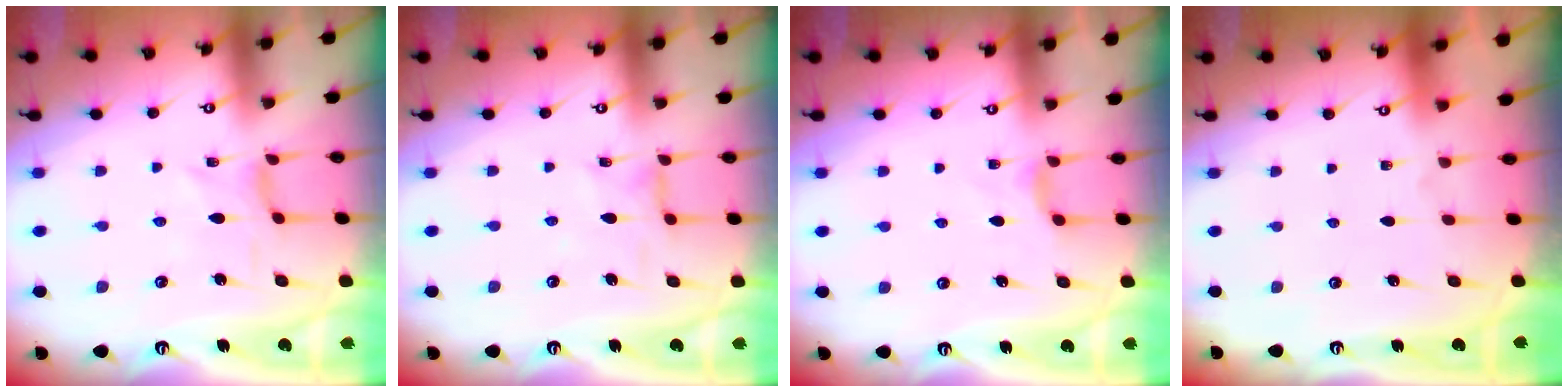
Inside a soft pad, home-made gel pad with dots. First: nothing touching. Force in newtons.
{"total": 1.9, "press": 1.9, "slide": 0.3}
{"total": 3.5, "press": 3.5, "slide": 0.6}
{"total": 0.0}